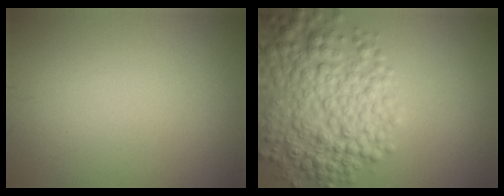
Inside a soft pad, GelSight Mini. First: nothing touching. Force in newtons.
{"total": 8.1, "press": 8.1, "slide": 0.3}